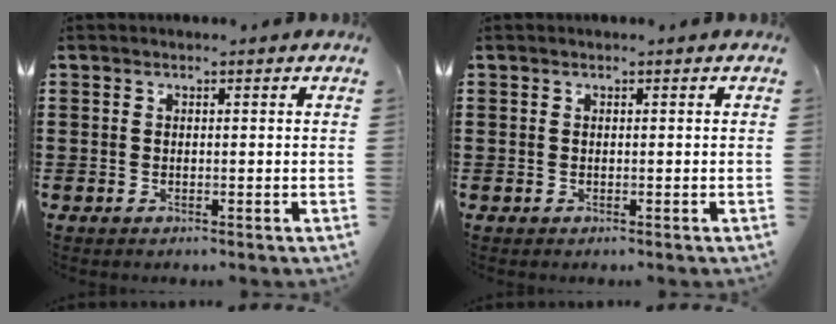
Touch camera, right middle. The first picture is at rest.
{"total": 0.0}